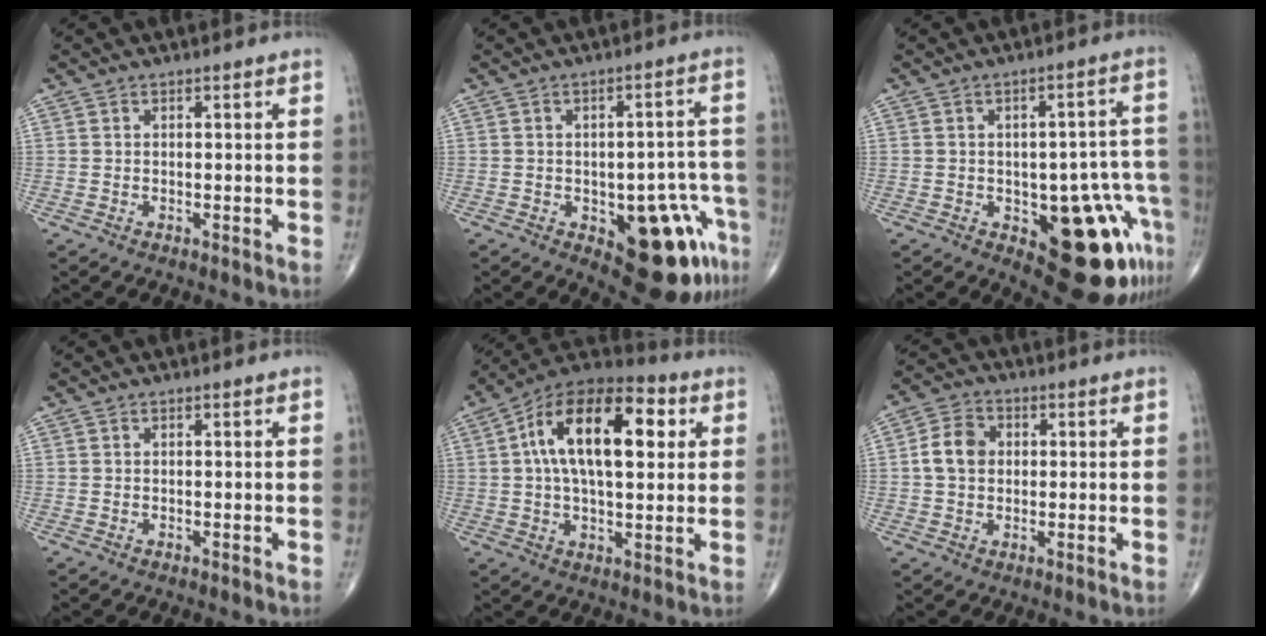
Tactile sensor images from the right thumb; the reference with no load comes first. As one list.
[{"total": 15.2, "force": [-6.6, 6.7, 12.0], "torque": [-0.089, 0.039, -0.070]}, {"total": 17.4, "force": [-7.1, 7.3, 14.1], "torque": [-0.098, 0.046, -0.070]}, {"total": 0.0}, {"total": 19.5, "force": [4.4, 9.7, 16.4], "torque": [-0.256, 0.023, 0.060]}, {"total": 6.3, "force": [0.5, 4.9, 3.9], "torque": [-0.064, 0.012, 0.002]}]